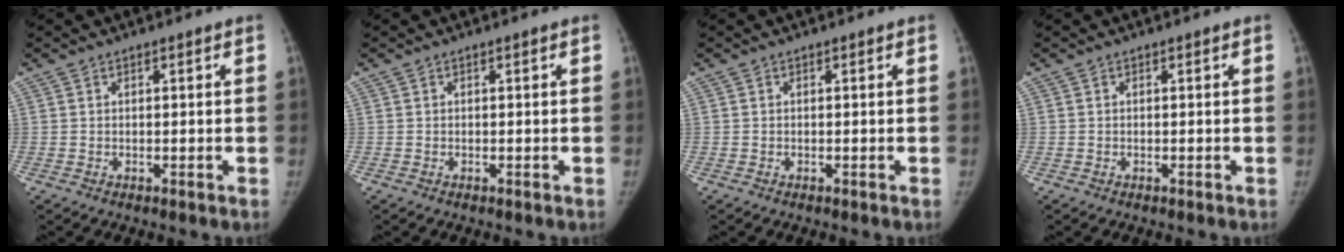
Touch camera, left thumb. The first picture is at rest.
{"total": 0.0}
{"total": 0.0}
{"total": 0.0}